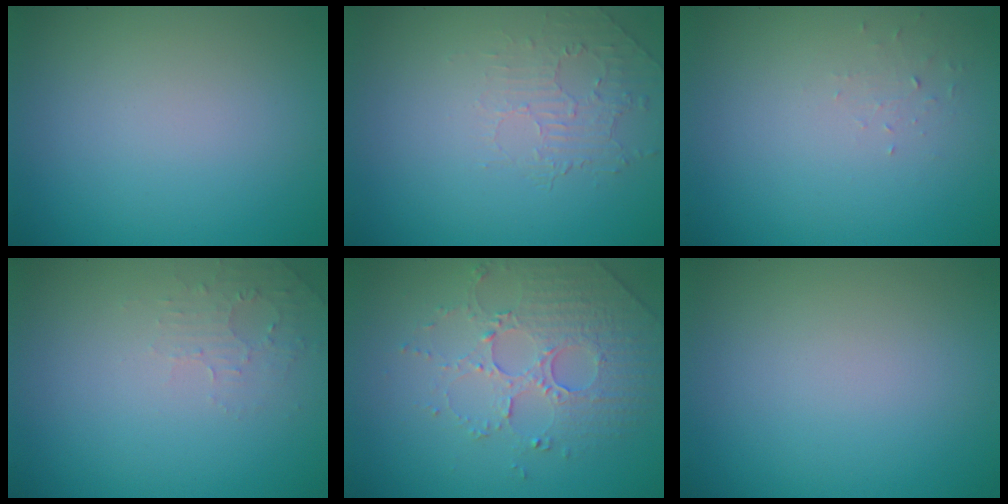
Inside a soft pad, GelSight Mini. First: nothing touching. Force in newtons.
{"total": 2.0, "press": 0.6, "slide": 1.9}
{"total": 0.6, "press": 0.3, "slide": 0.6}
{"total": 1.6, "press": 1.6, "slide": 0.4}
{"total": 5.0, "press": 3.5, "slide": 3.6}
{"total": 0.0}